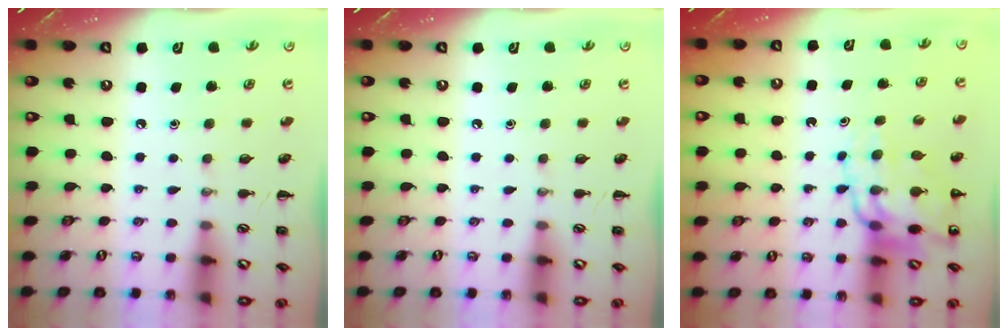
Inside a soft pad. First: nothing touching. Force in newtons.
{"total": 0.0}
{"total": 13.3, "press": 12.9, "slide": 3.3}